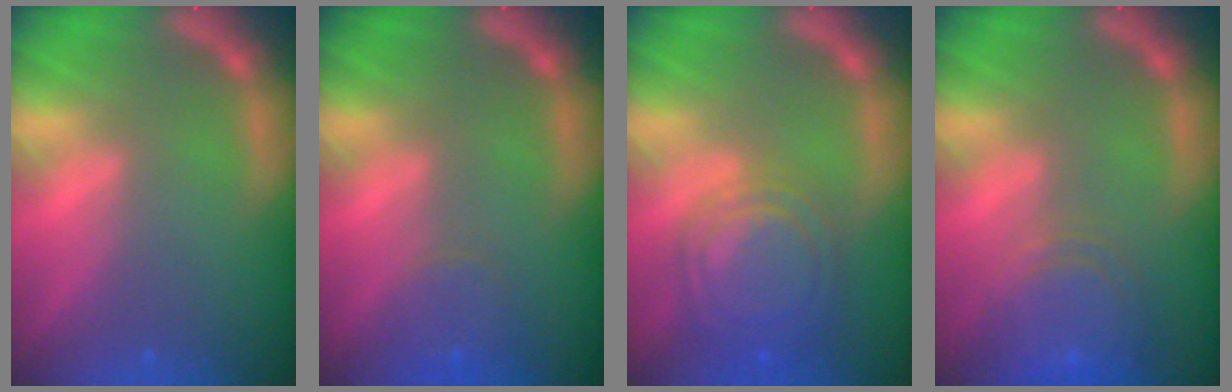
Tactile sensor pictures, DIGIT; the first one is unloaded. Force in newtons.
{"total": 2.4}
{"total": 8.5}
{"total": 6.5}